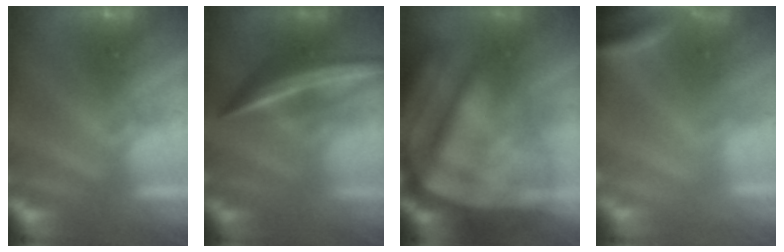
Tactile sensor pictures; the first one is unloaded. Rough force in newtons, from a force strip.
{"total": 2.5}
{"total": 7.6}
{"total": 3.9}